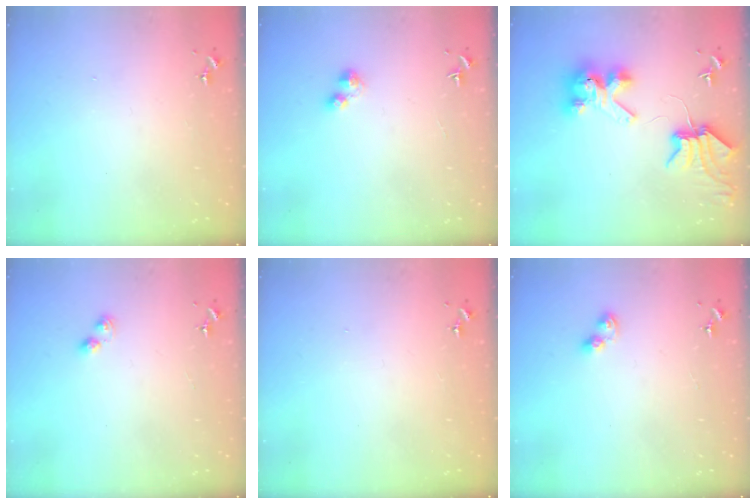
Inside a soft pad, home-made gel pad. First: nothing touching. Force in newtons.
{"total": 4.4, "press": 4.4, "slide": 0.3}
{"total": 8.1, "press": 8.0, "slide": 1.1}
{"total": 2.8, "press": 2.7, "slide": 0.4}
{"total": 0.0}
{"total": 4.6, "press": 4.6, "slide": 0.5}